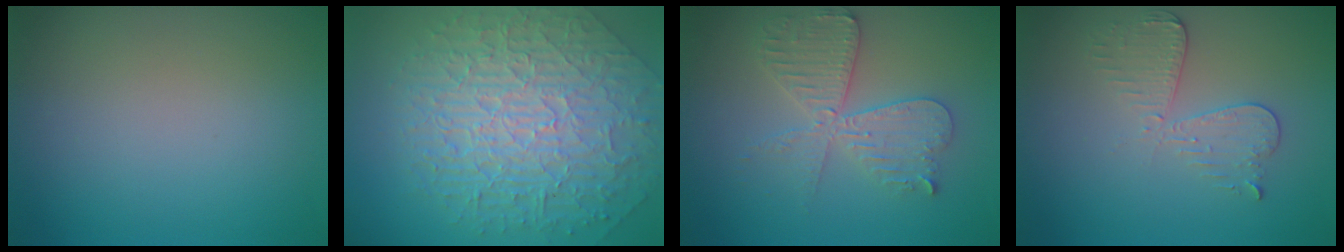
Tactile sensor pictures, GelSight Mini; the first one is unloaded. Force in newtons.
{"total": 10.0, "press": 6.6, "slide": 7.5}
{"total": 5.3, "press": 5.2, "slide": 0.7}
{"total": 2.9, "press": 2.7, "slide": 1.2}